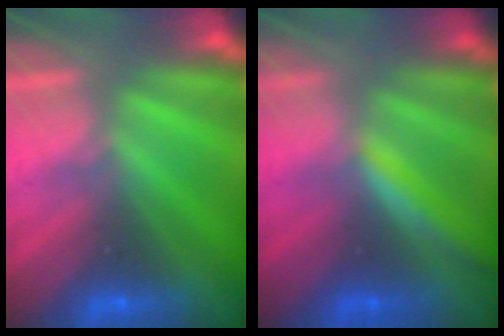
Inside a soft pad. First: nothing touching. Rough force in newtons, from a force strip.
{"total": 1.3}